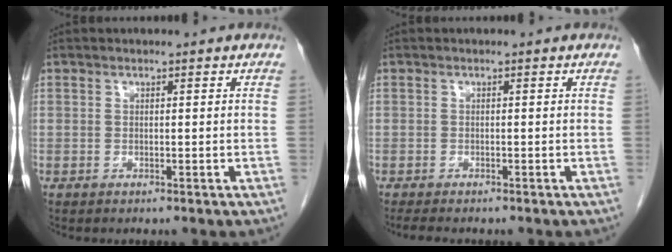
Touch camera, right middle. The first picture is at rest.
{"total": 3.0, "force": [-2.6, 0.6, 1.5], "torque": [-0.026, -0.009, -0.035]}